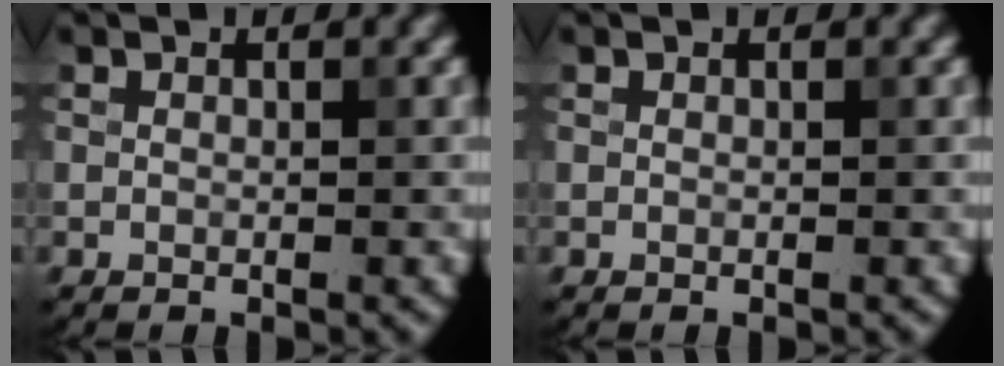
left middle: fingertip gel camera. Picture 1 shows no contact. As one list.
[{"total": 0.0}]